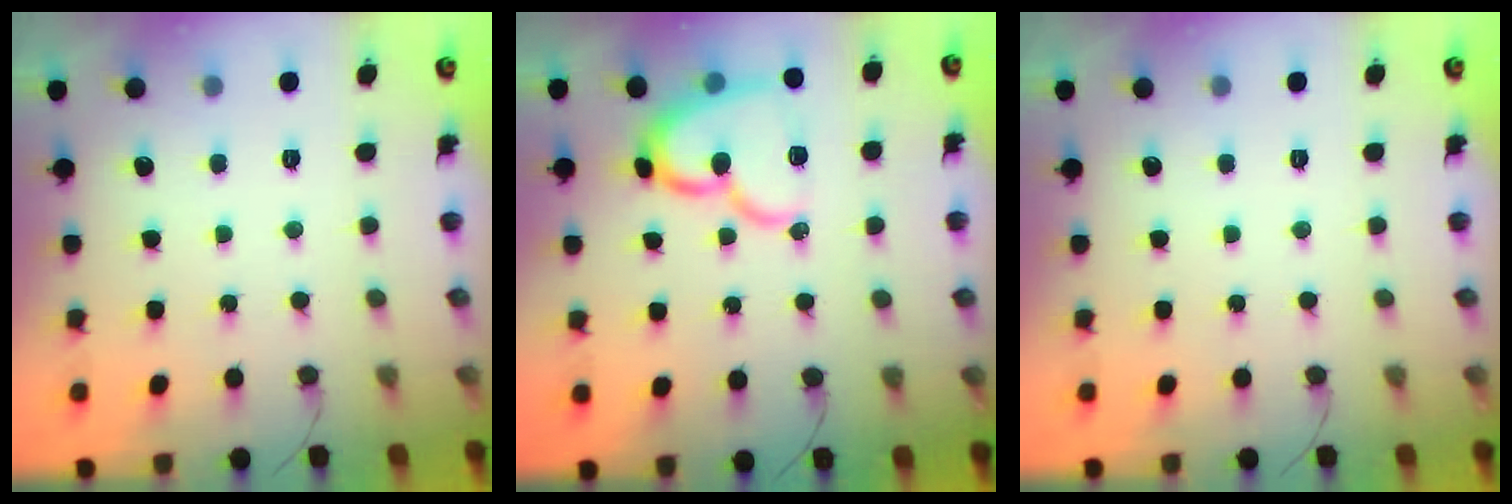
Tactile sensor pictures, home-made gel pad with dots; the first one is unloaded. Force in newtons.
{"total": 15.6, "press": 15.5, "slide": 1.5}
{"total": 0.0}